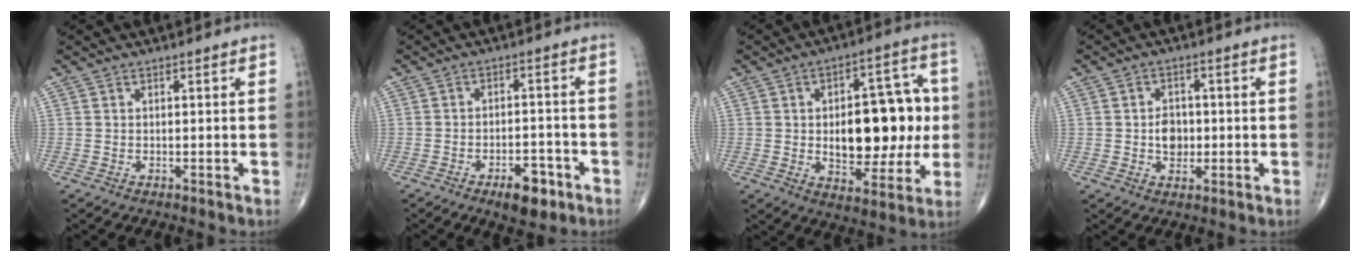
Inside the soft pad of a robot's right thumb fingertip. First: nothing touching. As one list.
[{"total": 6.8, "force": [-3.8, 3.1, 4.7], "torque": [-0.053, 0.023, -0.053]}, {"total": 18.8, "force": [0.1, 10.1, 15.8], "torque": [-0.175, 0.018, 0.011]}, {"total": 4.5, "force": [-0.3, 3.4, 2.9], "torque": [-0.025, 0.004, -0.006]}]